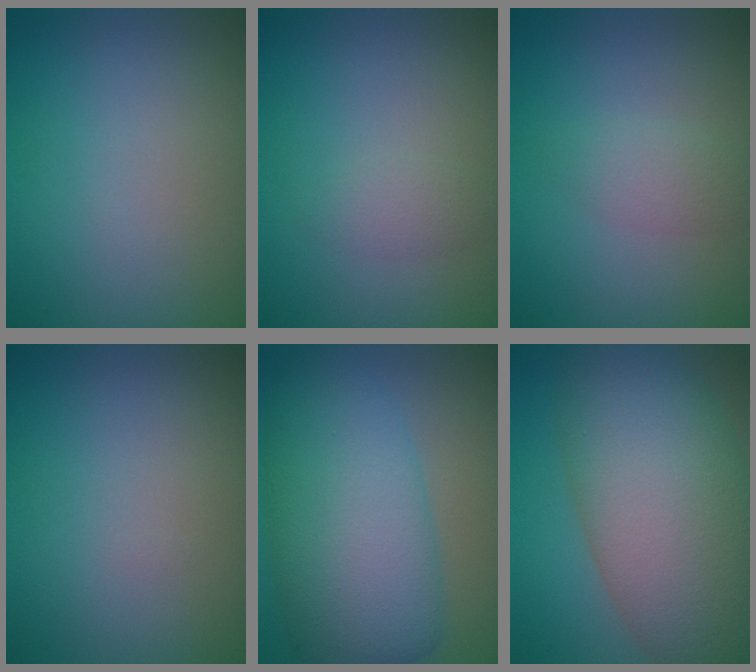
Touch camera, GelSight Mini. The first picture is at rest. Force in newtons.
{"total": 1.4, "press": 1.4, "slide": 0.1}
{"total": 1.8, "press": 1.8, "slide": 0.1}
{"total": 0.0}
{"total": 9.9, "press": 9.9, "slide": 0.3}
{"total": 13.0, "press": 12.9, "slide": 0.5}